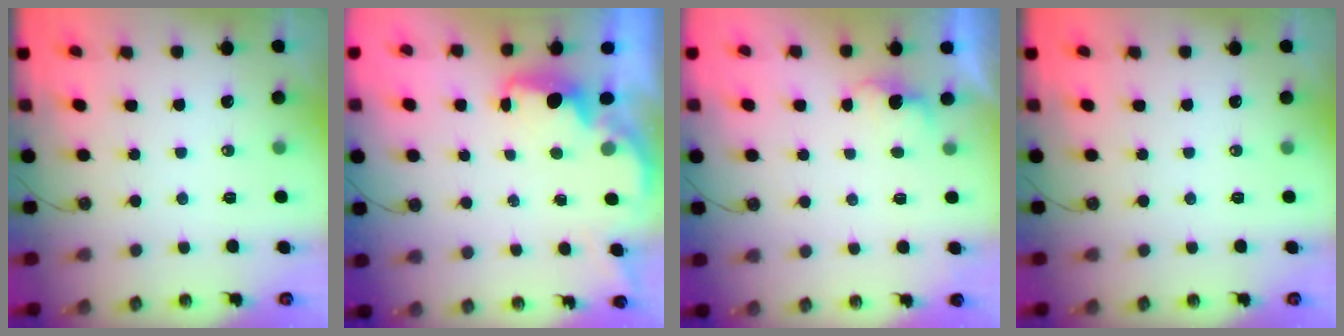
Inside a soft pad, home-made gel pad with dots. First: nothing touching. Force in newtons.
{"total": 2.2, "press": 2.0, "slide": 0.8}
{"total": 1.5, "press": 1.3, "slide": 0.8}
{"total": 0.0}